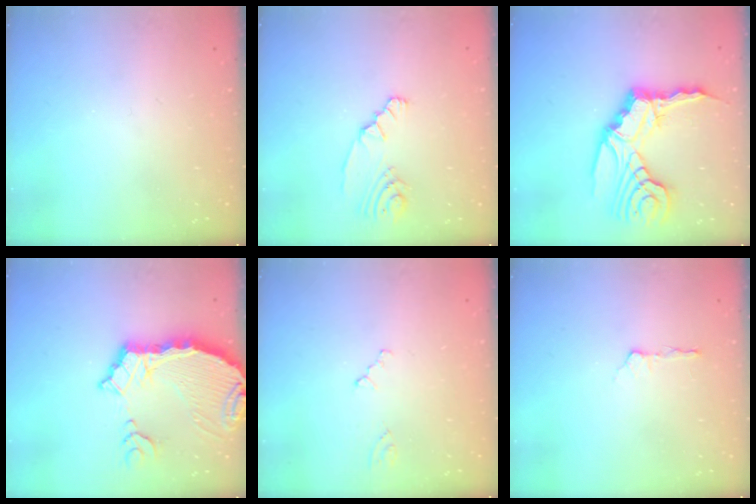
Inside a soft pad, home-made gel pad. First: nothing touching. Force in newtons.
{"total": 4.7, "press": 4.5, "slide": 1.3}
{"total": 15.4, "press": 15.2, "slide": 2.1}
{"total": 11.4, "press": 11.3, "slide": 1.3}
{"total": 0.7, "press": 0.6, "slide": 0.2}
{"total": 2.9, "press": 2.4, "slide": 1.6}